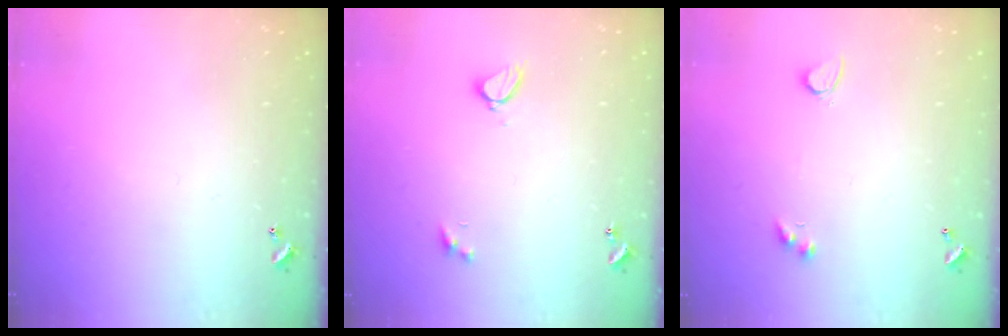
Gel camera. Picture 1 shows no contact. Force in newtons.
{"total": 2.7, "press": 2.7, "slide": 0.2}
{"total": 3.1, "press": 2.4, "slide": 1.9}